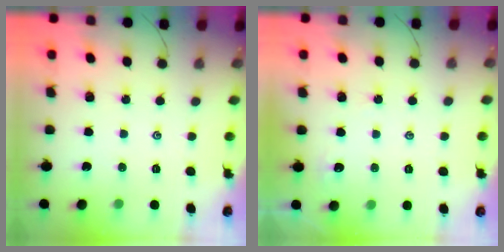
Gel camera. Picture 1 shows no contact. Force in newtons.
{"total": 1.4, "press": 1.4, "slide": 0.2}